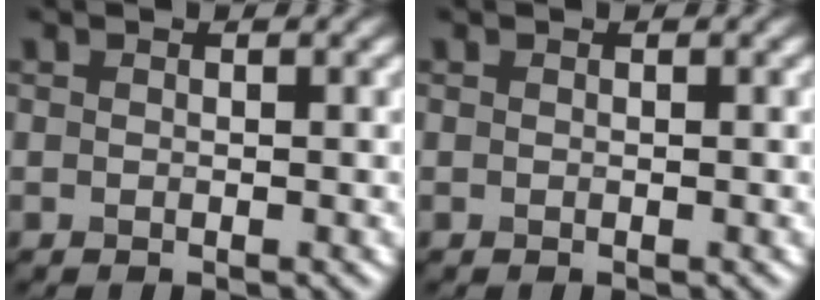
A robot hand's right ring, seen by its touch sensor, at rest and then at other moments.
{"total": 0.0}